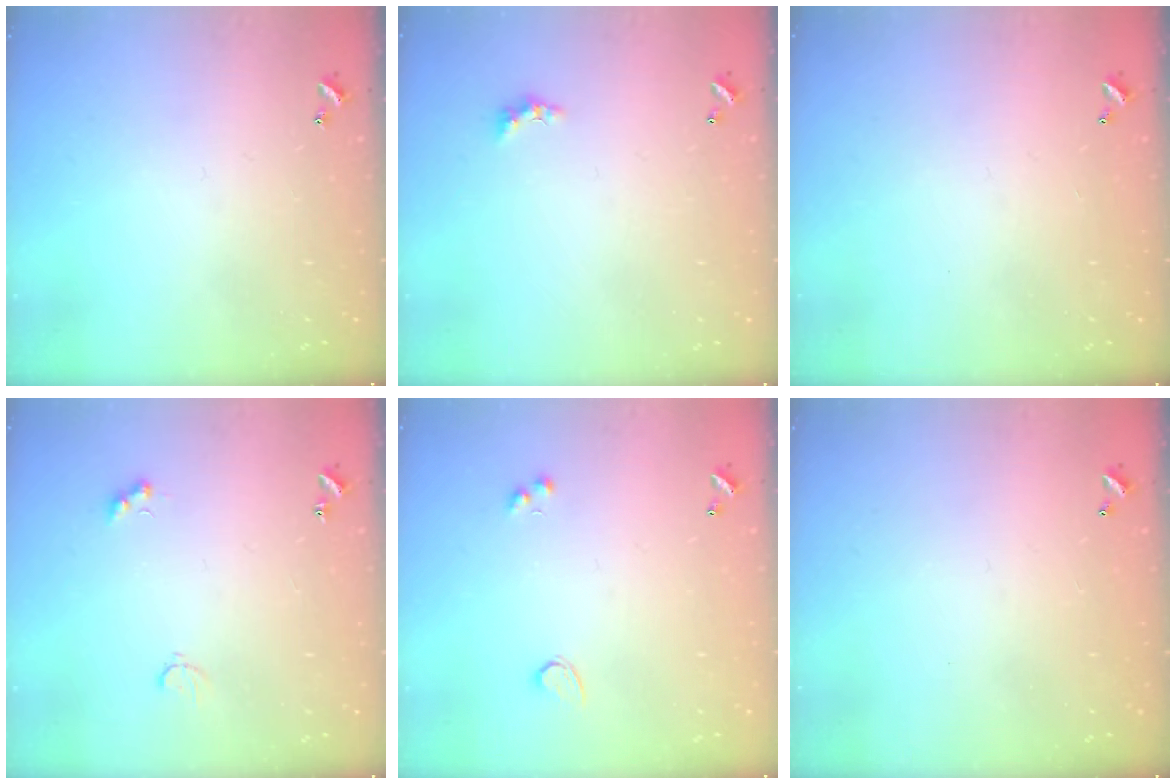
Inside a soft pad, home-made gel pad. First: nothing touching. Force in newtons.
{"total": 1.3, "press": 1.2, "slide": 0.5}
{"total": 2.9, "press": 2.9, "slide": 0.1}
{"total": 2.3, "press": 2.2, "slide": 0.6}
{"total": 1.8, "press": 1.3, "slide": 1.2}
{"total": 2.9, "press": 2.9, "slide": 0.1}